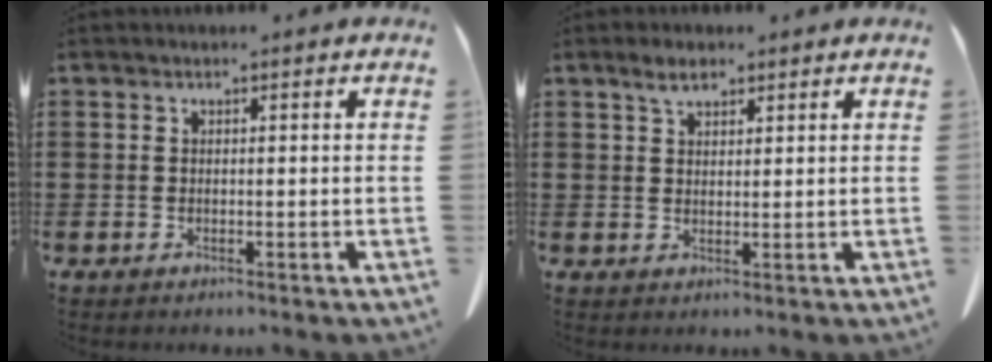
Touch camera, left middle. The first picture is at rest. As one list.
[{"total": 3.0, "force": [2.2, 1.1, 1.7], "torque": [-0.030, -0.001, 0.039]}]